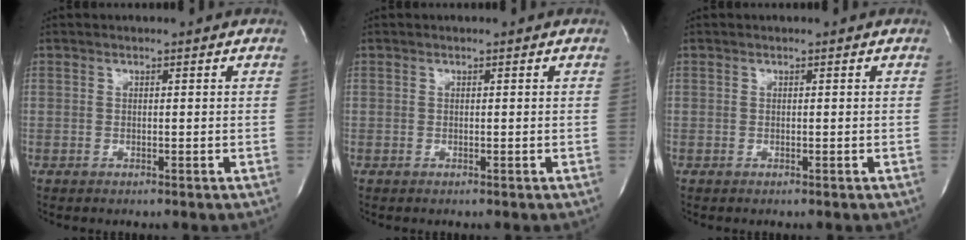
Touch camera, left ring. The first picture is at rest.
{"total": 0.0}
{"total": 0.0}